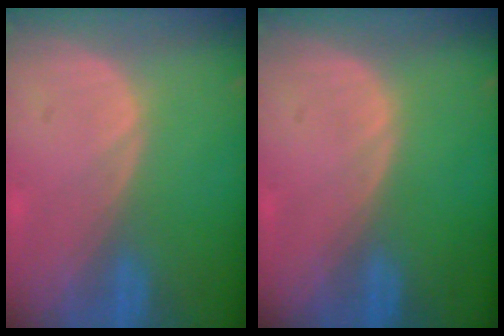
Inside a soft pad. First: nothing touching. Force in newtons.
{"total": 0.0}